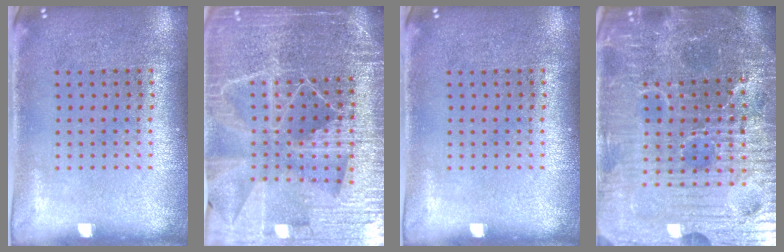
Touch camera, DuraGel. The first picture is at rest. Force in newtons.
{"total": 5.8, "press": 5.1, "slide": 2.8}
{"total": 0.0}
{"total": 6.6, "press": 6.1, "slide": 2.7}